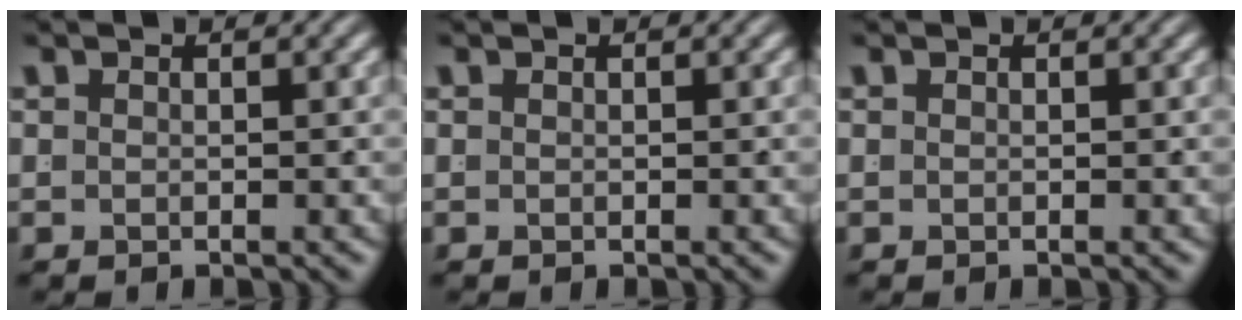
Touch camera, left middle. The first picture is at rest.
{"total": 0.0}
{"total": 0.0}